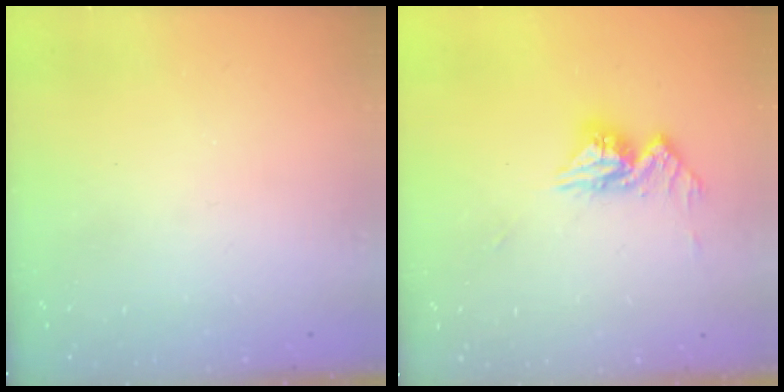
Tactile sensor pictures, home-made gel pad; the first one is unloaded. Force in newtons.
{"total": 10.5, "press": 10.5, "slide": 1.0}